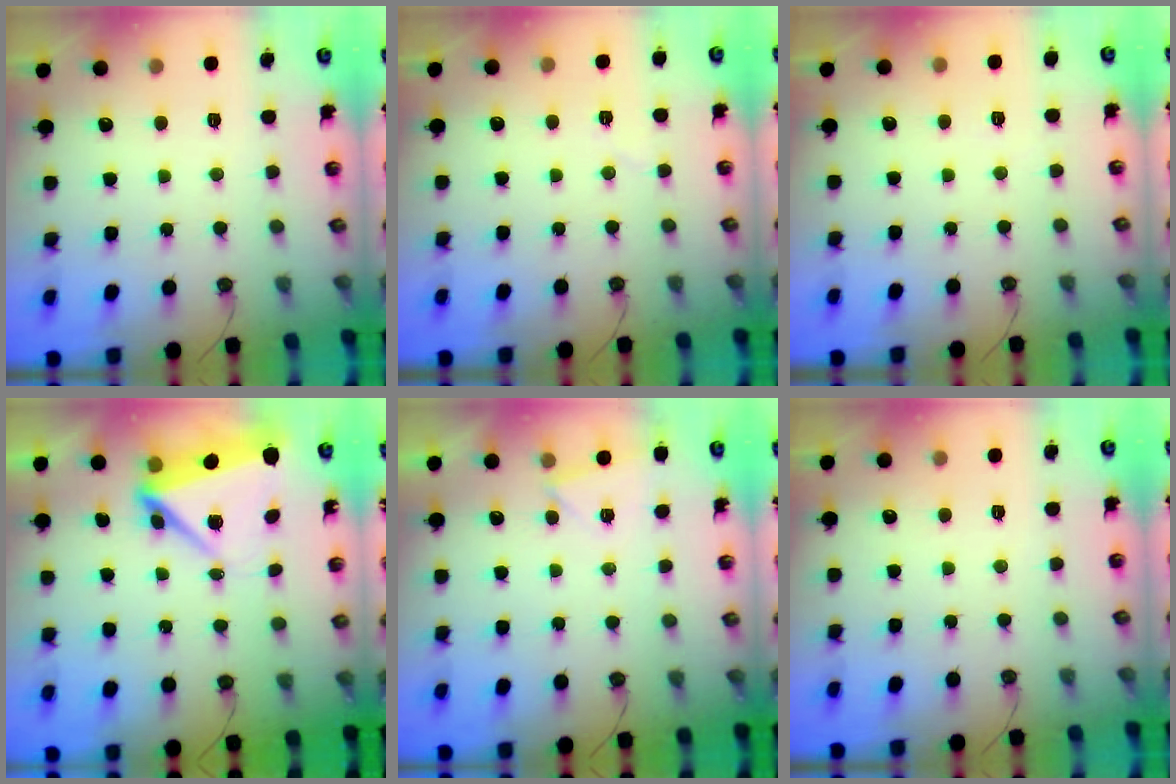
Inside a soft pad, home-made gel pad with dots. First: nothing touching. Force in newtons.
{"total": 3.0, "press": 2.4, "slide": 1.7}
{"total": 3.1, "press": 2.3, "slide": 2.1}
{"total": 7.0, "press": 6.8, "slide": 1.8}
{"total": 3.1, "press": 2.1, "slide": 2.4}
{"total": 0.0}